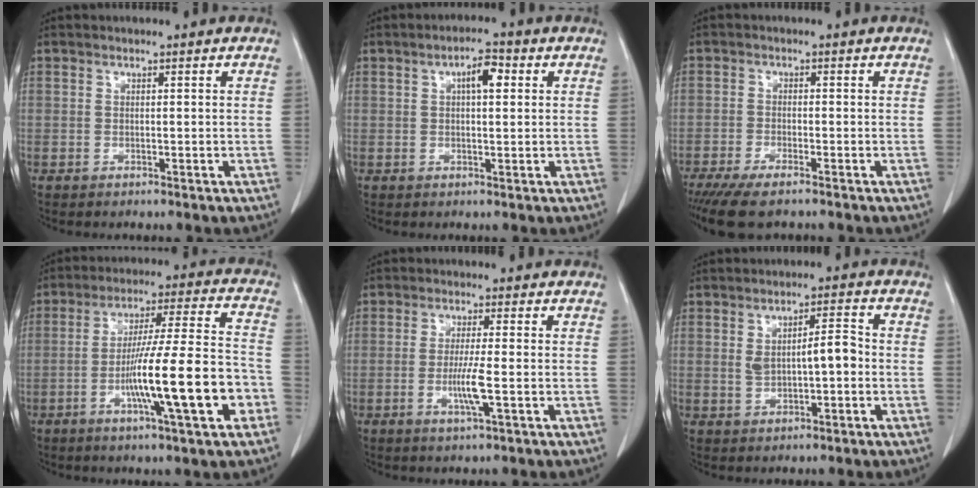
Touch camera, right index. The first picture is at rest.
{"total": 4.0, "force": [1.2, 1.3, 3.6], "torque": [-0.061, 0.011, 0.017]}
{"total": 6.9, "force": [-5.4, 1.2, 4.1], "torque": [-0.068, -0.015, -0.090]}
{"total": 16.6, "force": [-5.3, 0.8, 15.8], "torque": [-0.265, -0.001, -0.085]}
{"total": 4.6, "force": [-1.1, -0.3, 4.4], "torque": [-0.090, -0.011, -0.023]}
{"total": 5.5, "force": [0.0, 1.7, 5.2], "torque": [-0.092, 0.016, 0.005]}